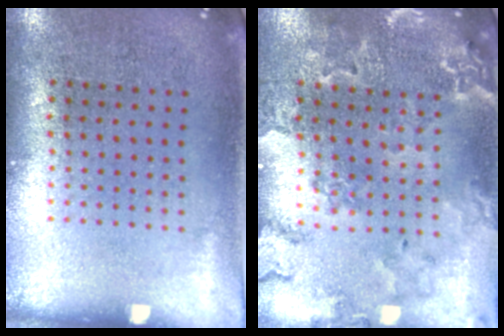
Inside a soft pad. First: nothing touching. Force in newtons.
{"total": 1.4, "press": 1.4, "slide": 0.3}